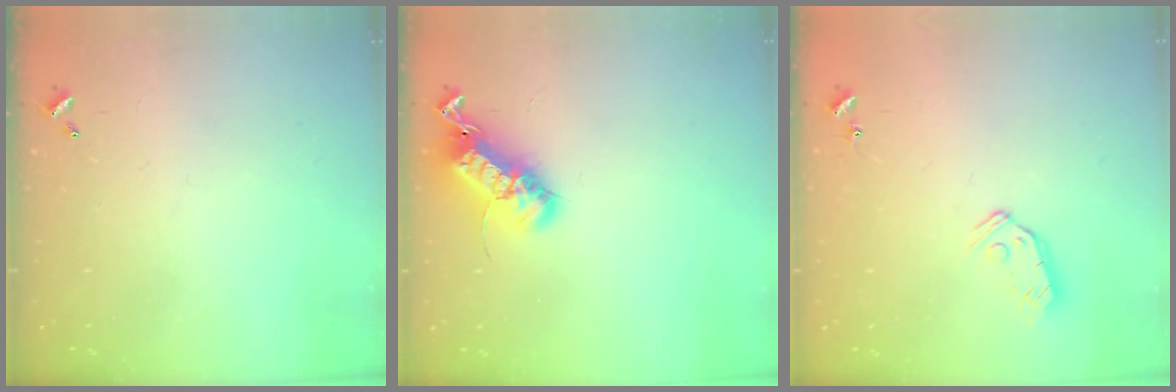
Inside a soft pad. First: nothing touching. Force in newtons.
{"total": 21.0, "press": 21.0, "slide": 0.4}
{"total": 7.5, "press": 7.5, "slide": 0.4}